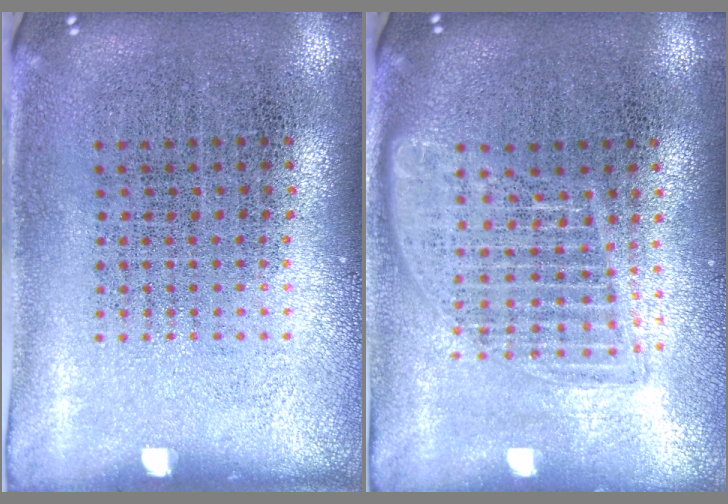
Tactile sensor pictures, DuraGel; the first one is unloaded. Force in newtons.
{"total": 1.7, "press": 1.5, "slide": 0.8}